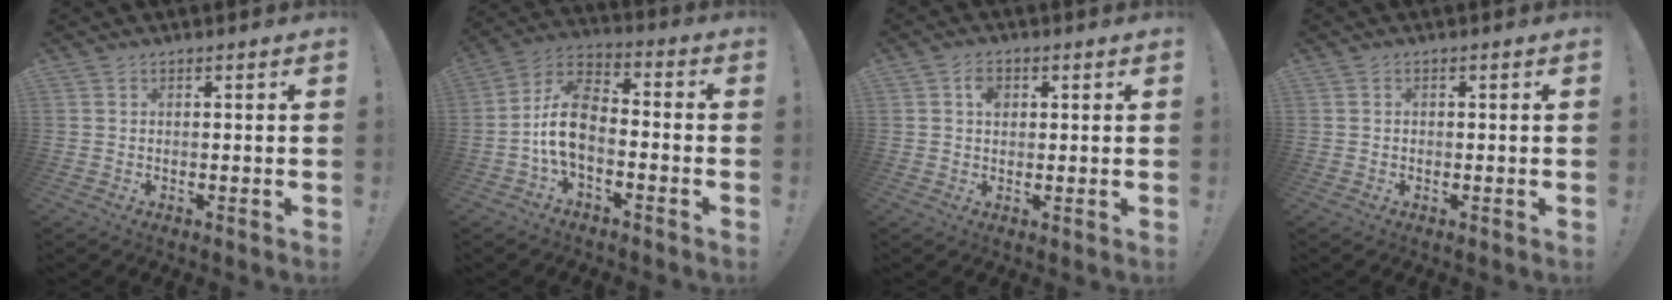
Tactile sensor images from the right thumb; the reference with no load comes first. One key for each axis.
{"total": 11.4, "fx": -3.4, "fy": 6.6, "fz": 8.7, "tx": -0.170, "ty": 0.017, "tz": -0.060}
{"total": 3.8, "fx": 1.1, "fy": 2.9, "fz": 2.2, "tx": -0.031, "ty": 0.004, "tz": 0.016}
{"total": 0.6, "fx": -0.4, "fy": 0.5, "fz": 0.1, "tx": -0.003, "ty": 0.004, "tz": -0.006}